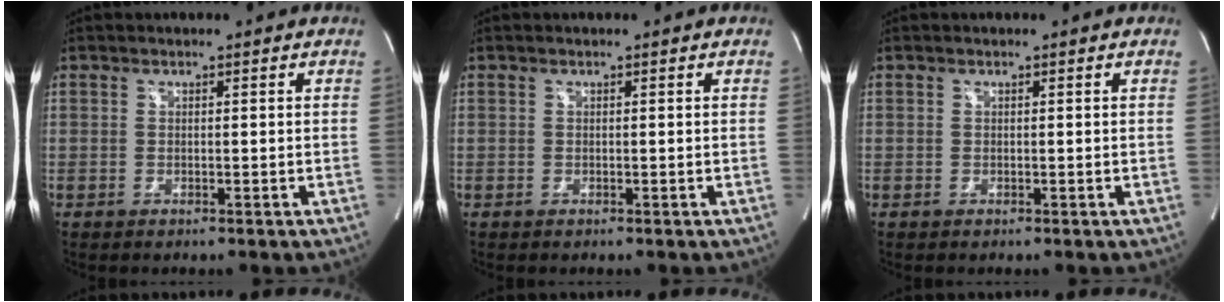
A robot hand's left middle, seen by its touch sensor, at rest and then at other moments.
{"total": 0.0}
{"total": 0.0}